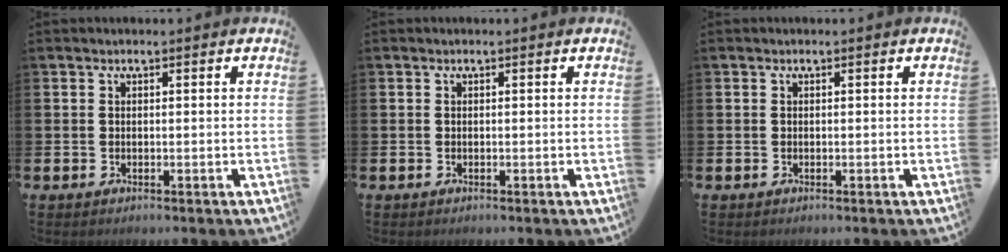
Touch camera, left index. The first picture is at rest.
{"total": 0.0}
{"total": 0.0}